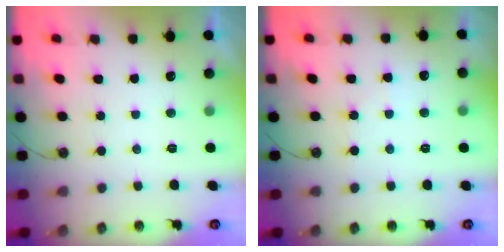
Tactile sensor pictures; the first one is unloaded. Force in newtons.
{"total": 3.0, "press": 2.9, "slide": 0.5}